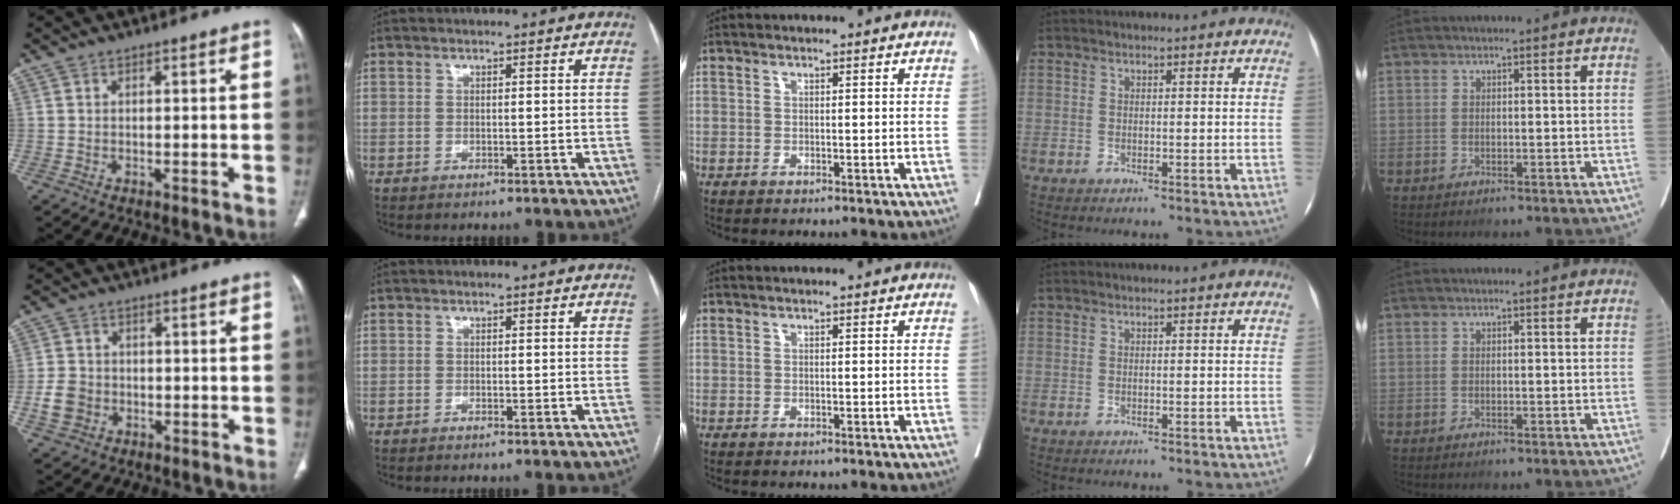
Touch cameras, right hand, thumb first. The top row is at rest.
{"thumb": {"total": 5.1, "force": [-1.5, 4.3, 2.3], "torque": [-0.038, 0.014, -0.027]}}